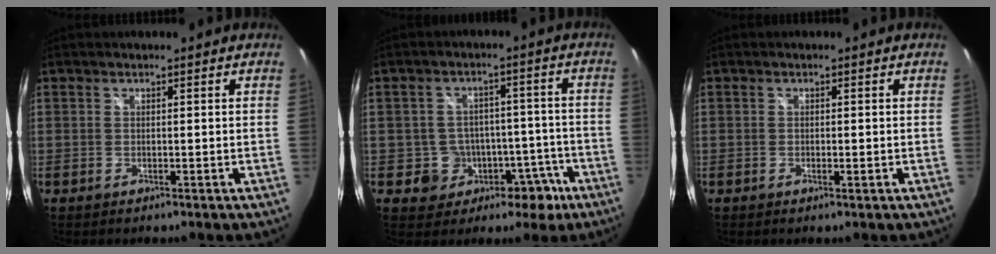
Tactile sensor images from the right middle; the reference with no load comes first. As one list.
[{"total": 9.7, "force": [-4.5, 8.1, 3.1], "torque": [-0.054, 0.035, -0.040]}, {"total": 1.0, "force": [-0.4, 0.2, 0.9], "torque": [-0.016, -0.001, -0.007]}]